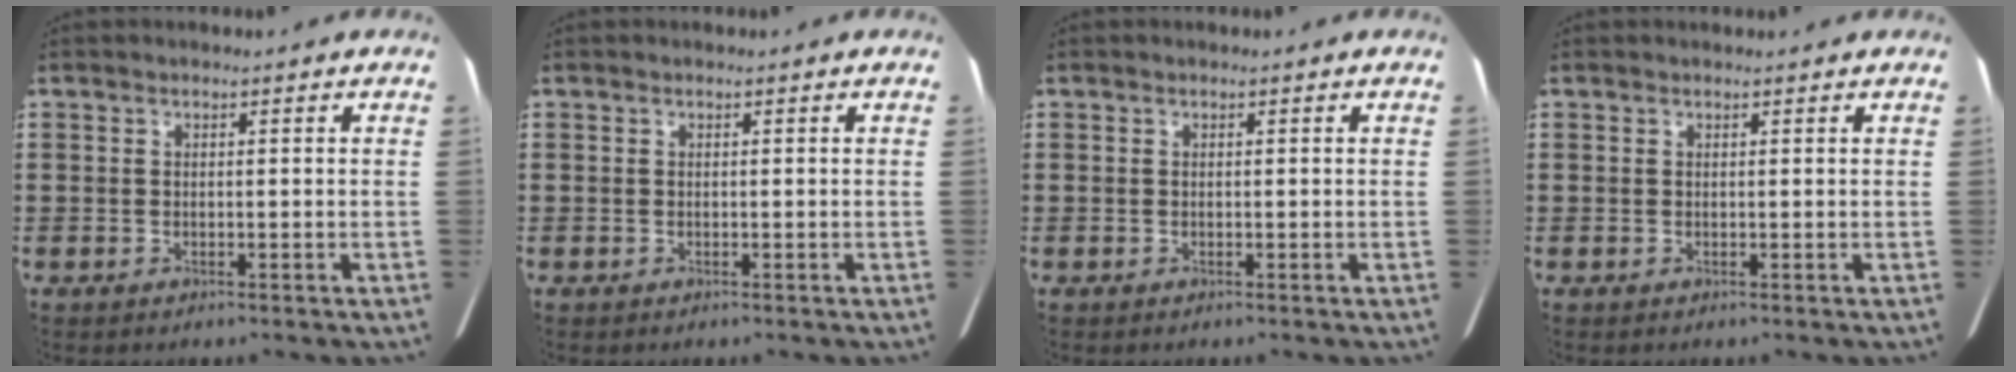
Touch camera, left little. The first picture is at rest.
{"total": 0.0}
{"total": 0.0}
{"total": 0.0}